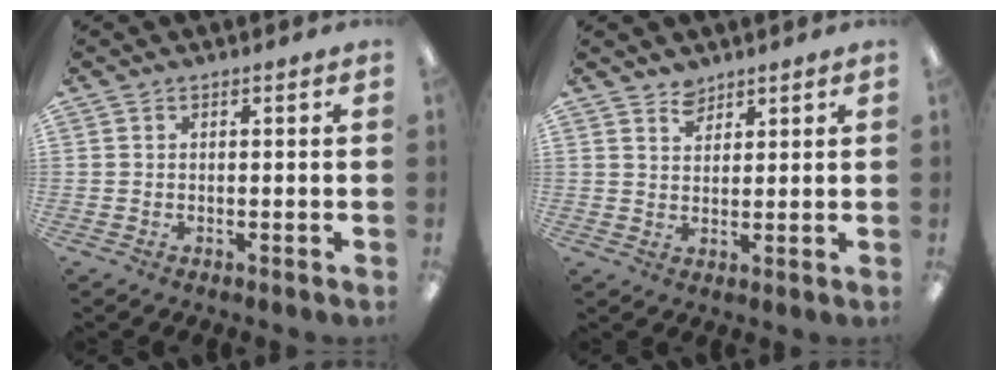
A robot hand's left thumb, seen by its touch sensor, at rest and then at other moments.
{"total": 3.8, "force": [3.2, 2.0, 0.4], "torque": [0.000, -0.017, 0.060]}